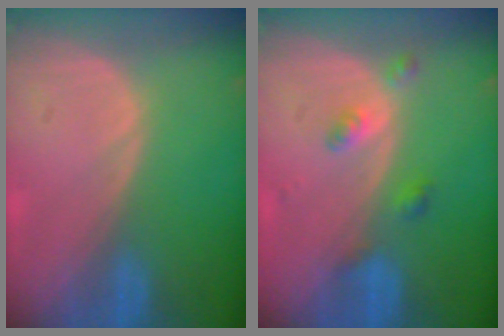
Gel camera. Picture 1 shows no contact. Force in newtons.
{"total": 3.1, "press": 3.1, "slide": 0.2}